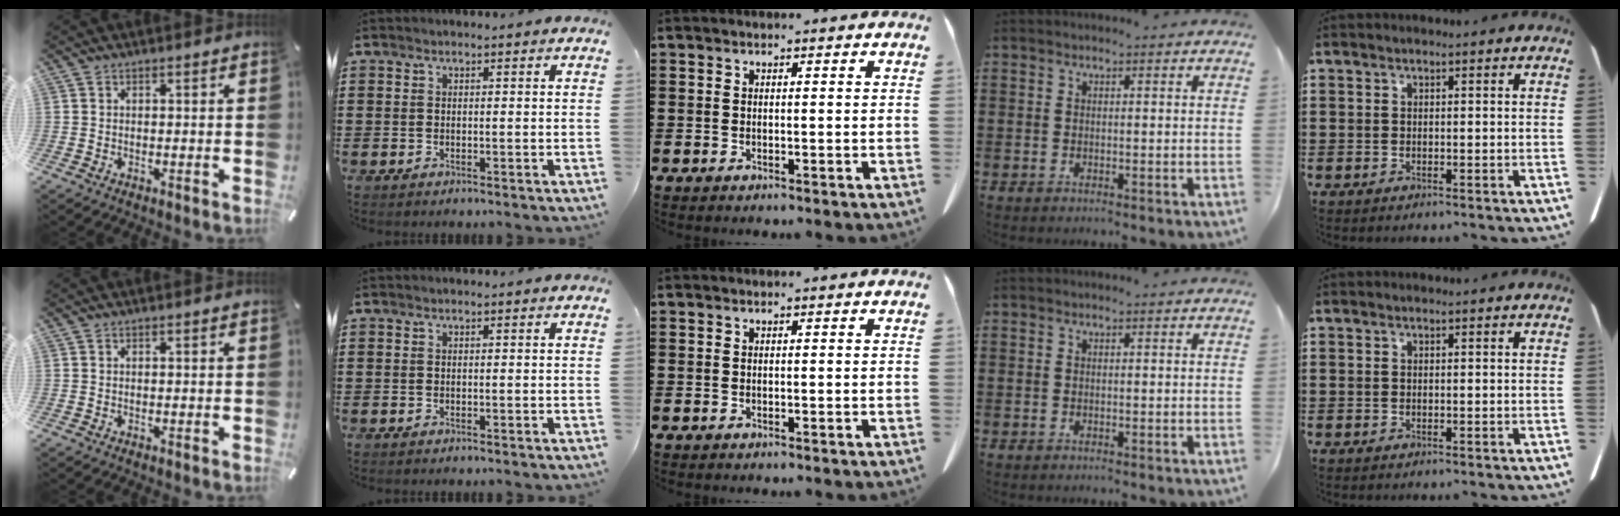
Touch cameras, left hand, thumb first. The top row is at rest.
{}